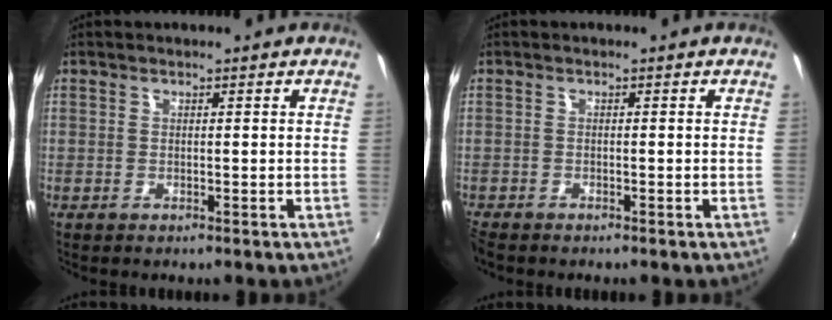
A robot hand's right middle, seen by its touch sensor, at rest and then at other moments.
{"total": 2.2, "force": [-2.0, 0.7, 0.5], "torque": [-0.018, -0.013, -0.041]}